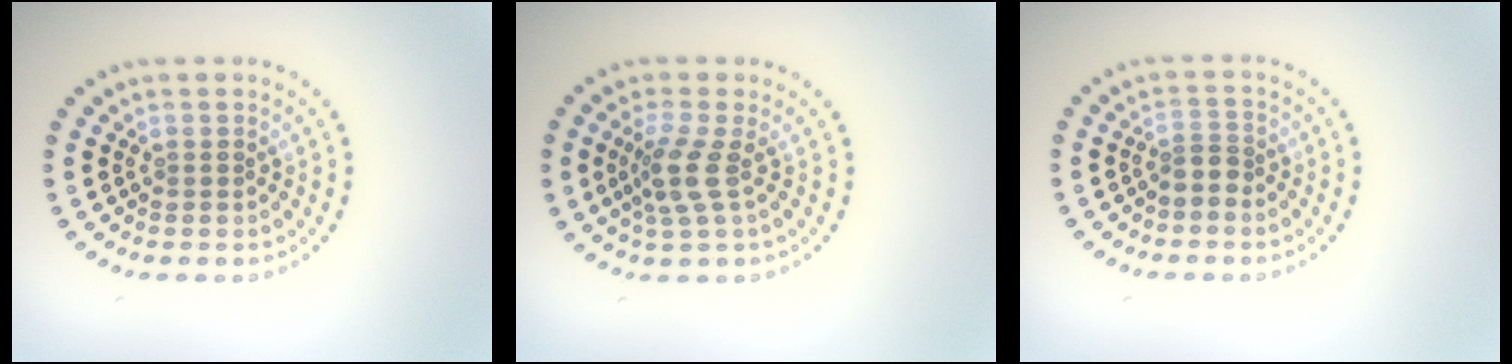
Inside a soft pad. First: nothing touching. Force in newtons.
{"total": 2.7, "press": 2.1, "slide": 1.7}
{"total": 1.8, "press": 1.2, "slide": 1.3}